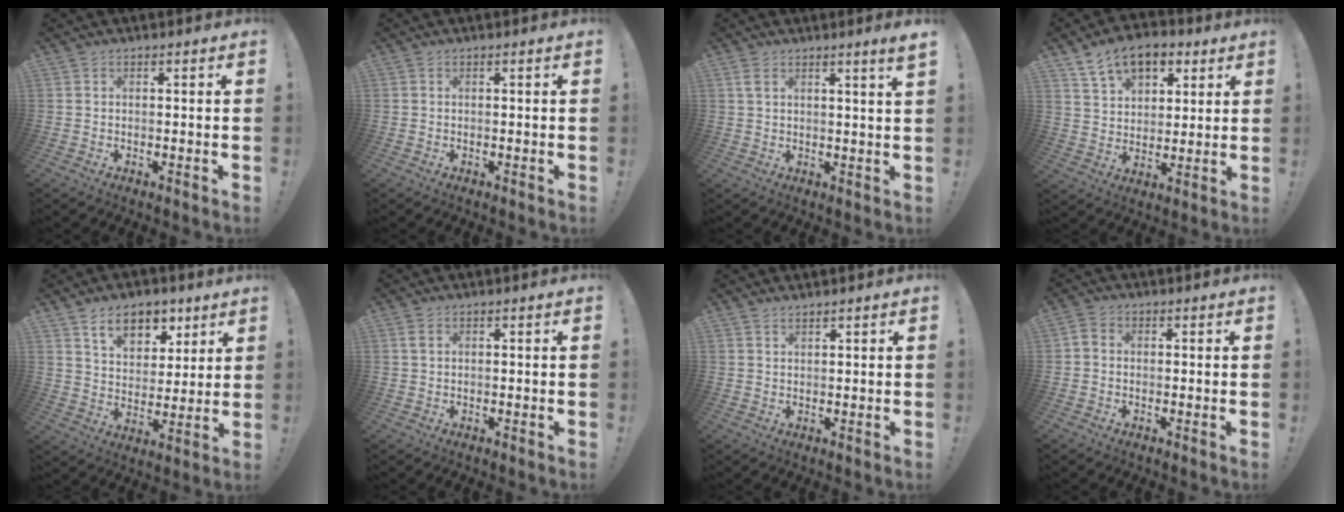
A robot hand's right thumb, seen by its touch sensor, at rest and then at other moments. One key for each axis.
{"total": 0.0}
{"total": 3.9, "fx": 2.6, "fy": -0.2, "fz": 2.9, "tx": -0.035, "ty": -0.018, "tz": 0.039}
{"total": 12.7, "fx": 7.4, "fy": 8.1, "fz": 6.4, "tx": -0.105, "ty": -0.032, "tz": 0.142}
{"total": 11.8, "fx": 7.4, "fy": 7.4, "fz": 5.5, "tx": -0.078, "ty": -0.037, "tz": 0.137}
{"total": 1.6, "fx": 0.8, "fy": 0.8, "fz": 1.1, "tx": -0.015, "ty": -0.001, "tz": 0.014}
{"total": 1.5, "fx": 1.4, "fy": 0.1, "fz": 0.4, "tx": -0.004, "ty": -0.008, "tz": 0.025}
{"total": 2.1, "fx": -0.3, "fy": 1.5, "fz": 1.4, "tx": -0.029, "ty": 0.009, "tz": -0.004}